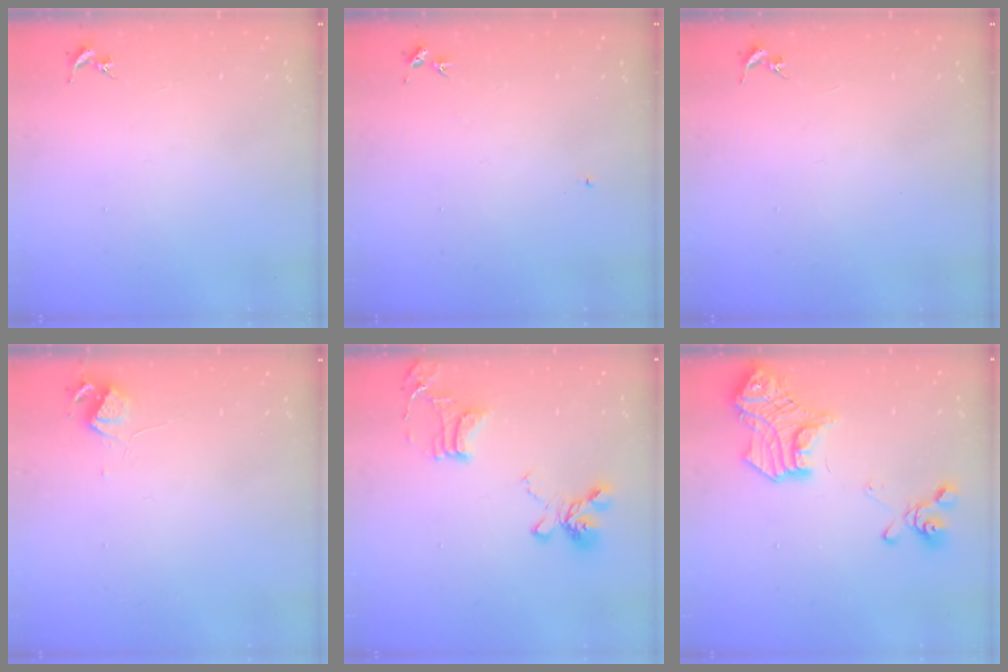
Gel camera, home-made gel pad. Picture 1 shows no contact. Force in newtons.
{"total": 4.3, "press": 4.3, "slide": 0.5}
{"total": 0.0}
{"total": 5.9, "press": 5.9, "slide": 0.8}
{"total": 18.1, "press": 18.0, "slide": 1.8}
{"total": 20.7, "press": 20.7, "slide": 1.8}